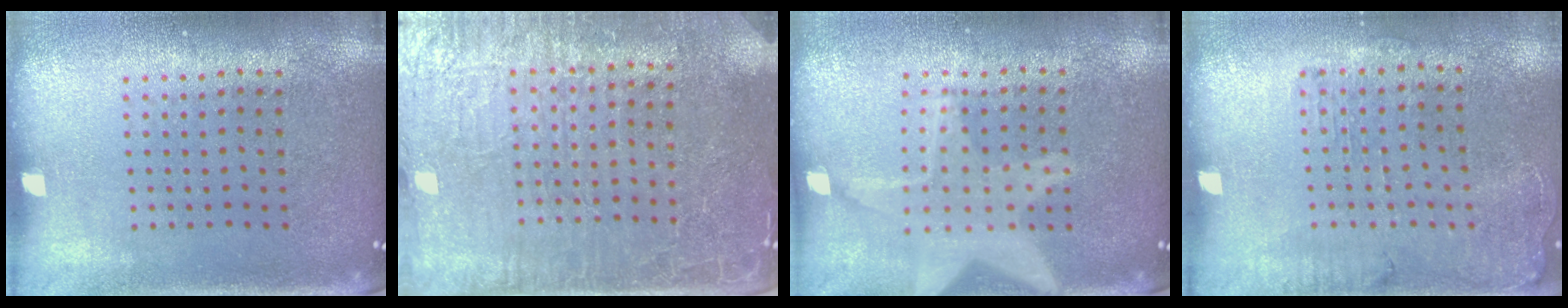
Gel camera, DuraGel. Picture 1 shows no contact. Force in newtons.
{"total": 4.2, "press": 3.9, "slide": 1.6}
{"total": 3.0, "press": 3.0, "slide": 0.3}
{"total": 1.2, "press": 1.2, "slide": 0.3}